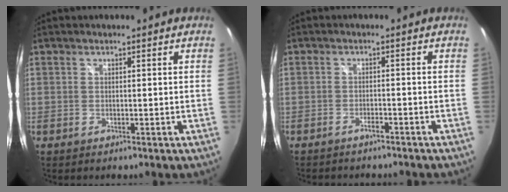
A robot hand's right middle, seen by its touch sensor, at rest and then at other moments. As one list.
[{"total": 3.3, "force": [-3.0, 0.9, 1.1], "torque": [-0.036, -0.005, -0.046]}]